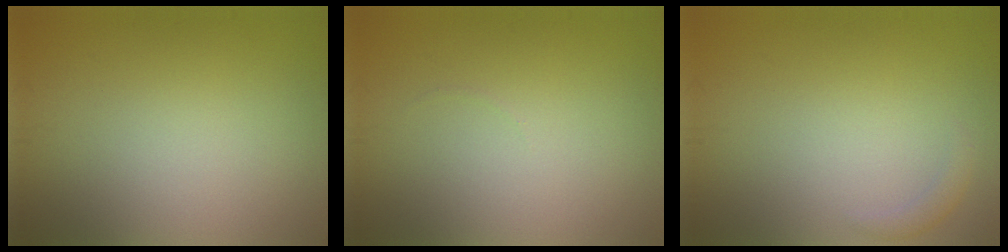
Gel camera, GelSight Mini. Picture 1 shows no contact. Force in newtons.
{"total": 0.0}
{"total": 1.0, "press": 1.0, "slide": 0.0}